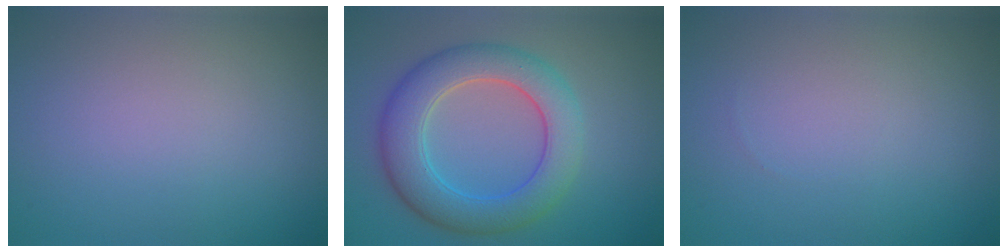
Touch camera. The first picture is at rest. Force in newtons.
{"total": 6.7, "press": 6.7, "slide": 0.4}
{"total": 0.0}